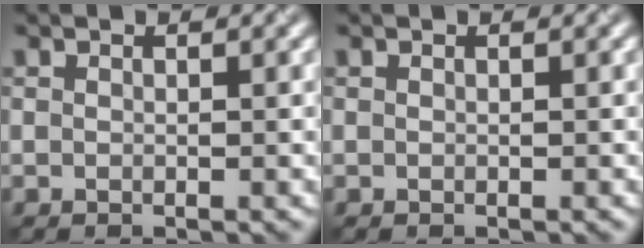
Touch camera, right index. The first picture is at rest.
{"total": 0.0}